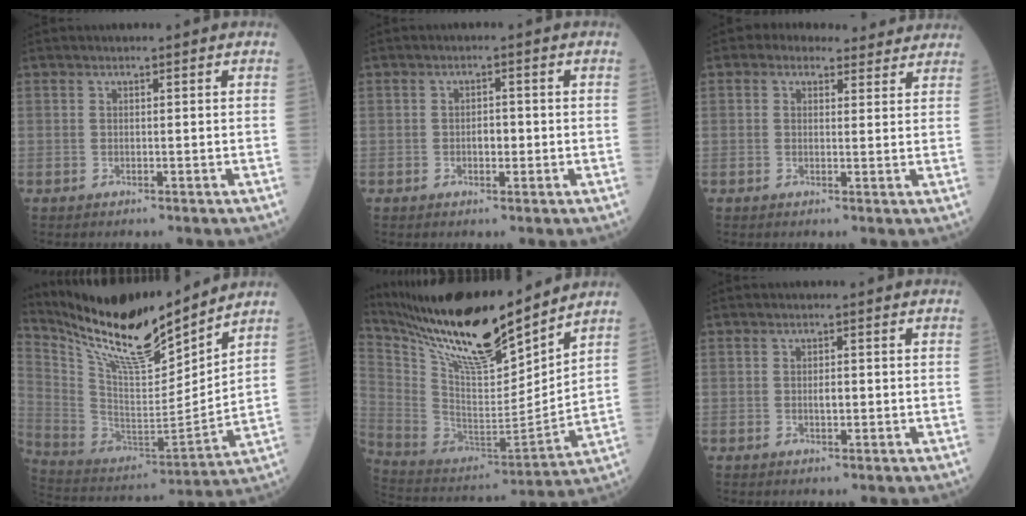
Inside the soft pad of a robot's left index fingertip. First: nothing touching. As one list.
[{"total": 1.8, "force": [-0.5, 0.9, 1.5], "torque": [-0.021, 0.004, -0.008]}, {"total": 6.4, "force": [5.4, 3.2, 1.2], "torque": [-0.008, 0.024, 0.062]}, {"total": 18.8, "force": [16.4, 1.9, 8.9], "torque": [-0.177, -0.017, 0.303]}, {"total": 21.0, "force": [18.0, 2.3, 10.6], "torque": [-0.201, -0.021, 0.329]}, {"total": 1.5, "force": [-0.2, 0.6, 1.4], "torque": [-0.025, 0.001, -0.003]}]